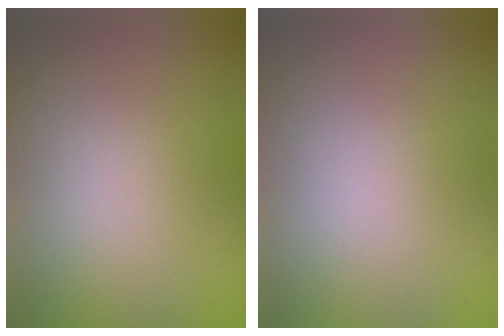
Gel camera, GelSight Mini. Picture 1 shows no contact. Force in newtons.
{"total": 0.0}